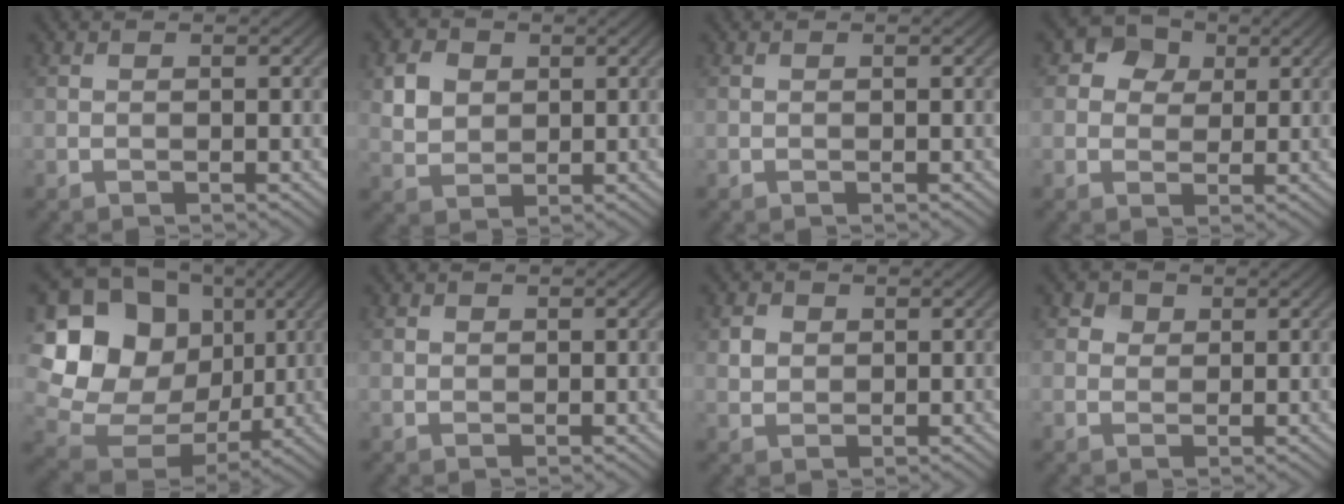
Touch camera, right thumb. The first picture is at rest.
{"total": 4.3, "force": [1.5, 3.4, 2.2], "torque": [-0.055, 0.001, 0.029]}
{"total": 0.0}
{"total": 4.3, "force": [1.7, 3.6, 1.8], "torque": [-0.036, 0.004, 0.022]}
{"total": 19.1, "force": [4.5, 15.9, 9.5], "torque": [-0.255, 0.038, 0.099]}
{"total": 0.7, "force": [0.3, 0.6, 0.2], "torque": [-0.003, -0.003, 0.006]}
{"total": 2.2, "force": [0.6, 1.8, 1.0], "torque": [-0.024, -0.001, 0.010]}
{"total": 2.4, "force": [1.2, 1.8, 0.9], "torque": [-0.017, -0.007, 0.018]}